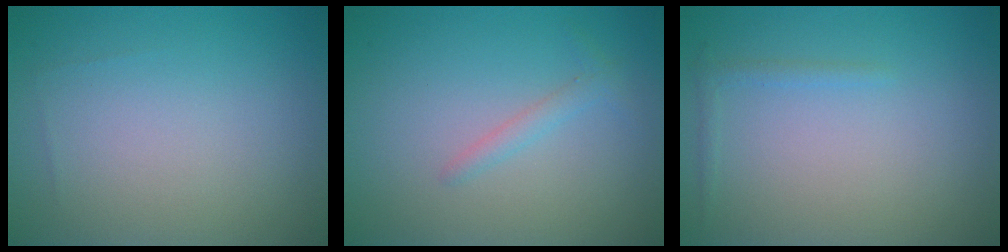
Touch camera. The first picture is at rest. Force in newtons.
{"total": 1.2, "press": 1.2, "slide": 0.1}
{"total": 0.8, "press": 0.8, "slide": 0.1}